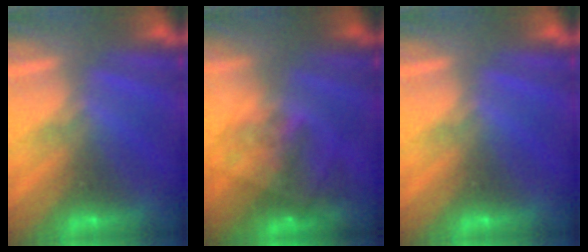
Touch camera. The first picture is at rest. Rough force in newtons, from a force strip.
{"total": 7.2}
{"total": 0.0}